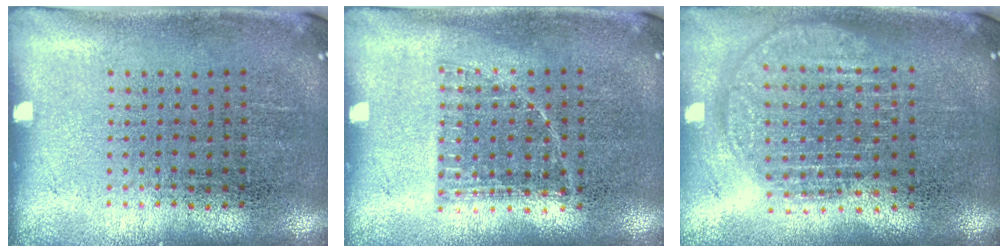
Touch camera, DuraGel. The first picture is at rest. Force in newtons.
{"total": 0.8, "press": 0.7, "slide": 0.3}
{"total": 1.8, "press": 1.5, "slide": 0.9}